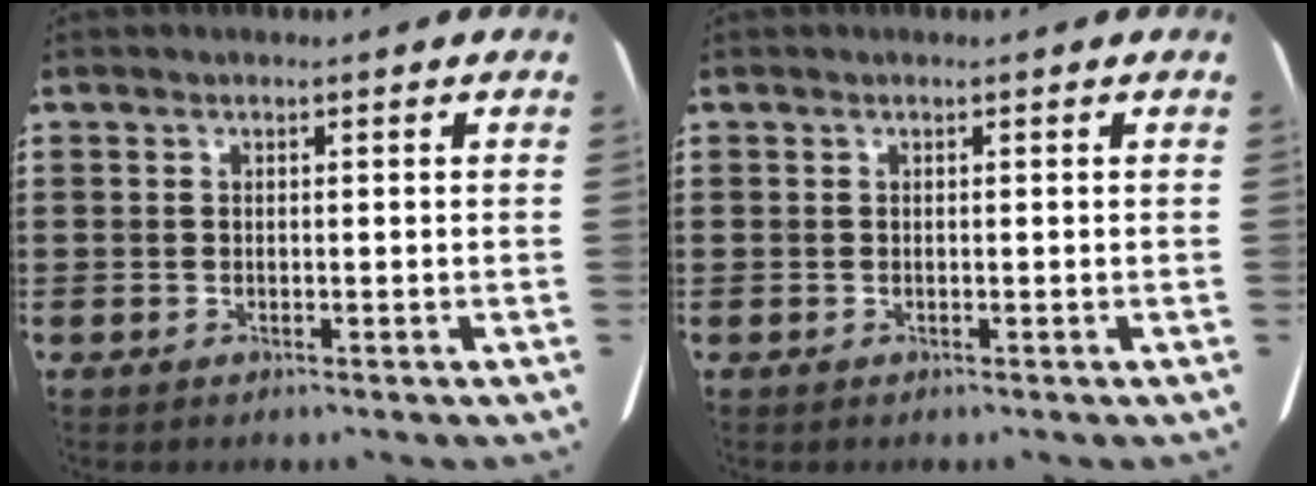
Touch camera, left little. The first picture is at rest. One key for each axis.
{"total": 0.0}